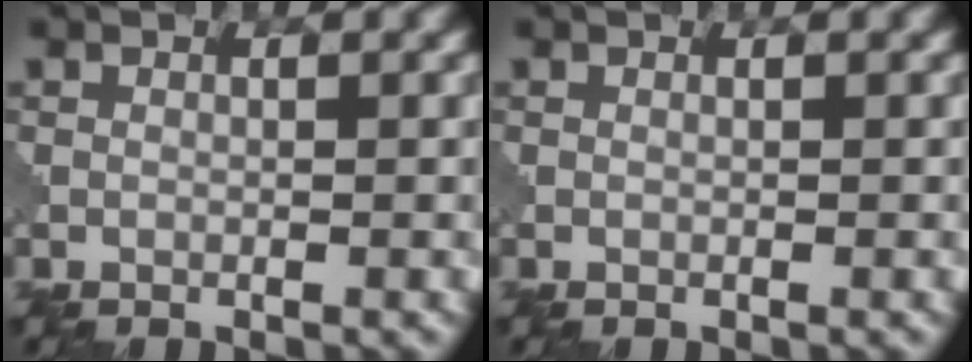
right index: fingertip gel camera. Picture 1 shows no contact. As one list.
[{"total": 0.0}]